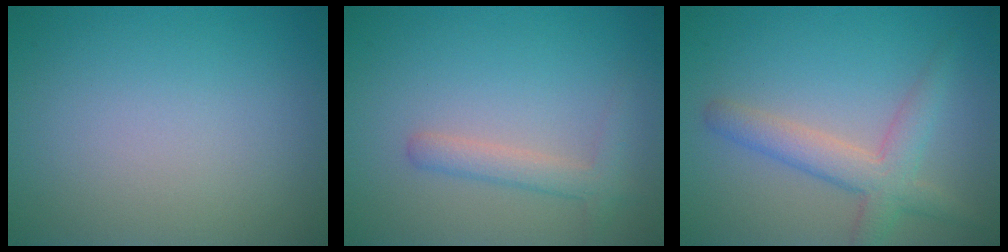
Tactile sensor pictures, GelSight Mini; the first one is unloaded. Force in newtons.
{"total": 2.2, "press": 2.2, "slide": 0.2}
{"total": 4.0, "press": 4.0, "slide": 0.3}